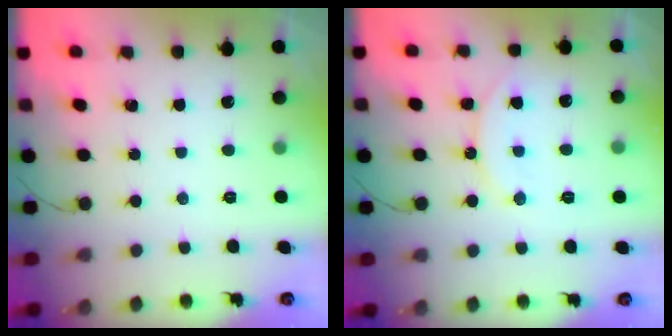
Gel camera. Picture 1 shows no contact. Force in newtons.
{"total": 10.9, "press": 10.9, "slide": 1.2}